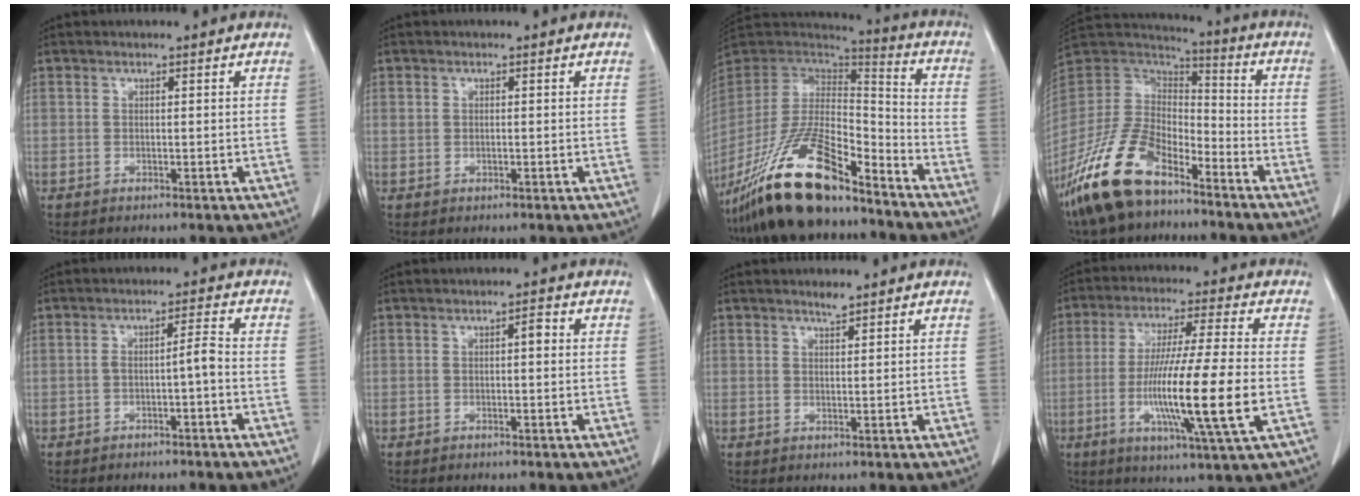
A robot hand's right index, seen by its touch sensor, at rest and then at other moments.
{"total": 0.9, "force": [0.1, 0.7, 0.5], "torque": [-0.015, 0.005, 0.007]}
{"total": 21.1, "force": [-15.6, 5.5, 13.1], "torque": [-0.268, -0.019, -0.286]}
{"total": 17.0, "force": [-11.8, 7.1, 9.9], "torque": [-0.211, 0.004, -0.226]}
{"total": 2.9, "force": [-1.3, -0.1, 2.6], "torque": [-0.043, 0.011, -0.019]}
{"total": 1.4, "force": [0.2, 0.4, 1.3], "torque": [-0.020, 0.005, 0.003]}
{"total": 1.3, "force": [1.1, 0.1, 0.5], "torque": [-0.013, 0.000, 0.023]}
{"total": 15.5, "force": [-3.1, -0.4, 15.2], "torque": [-0.282, -0.020, -0.059]}